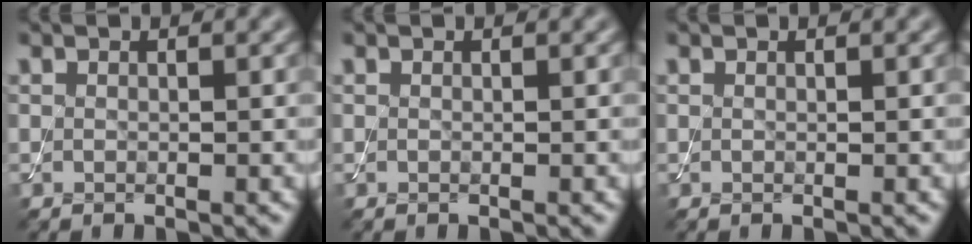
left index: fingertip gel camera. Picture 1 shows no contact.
{"total": 0.0}
{"total": 0.0}